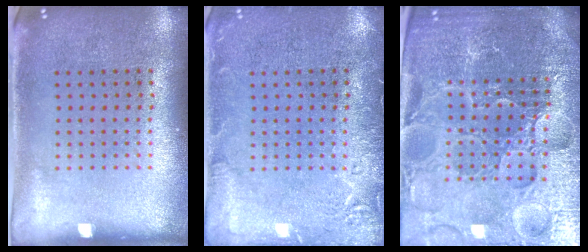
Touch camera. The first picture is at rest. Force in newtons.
{"total": 2.4, "press": 2.4, "slide": 0.4}
{"total": 6.1, "press": 5.5, "slide": 2.6}